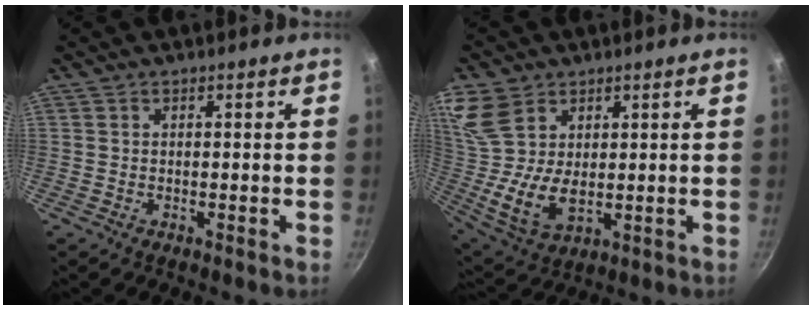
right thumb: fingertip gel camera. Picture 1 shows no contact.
{"total": 14.5, "force": [5.4, 9.7, 9.3], "torque": [-0.182, -0.026, 0.117]}